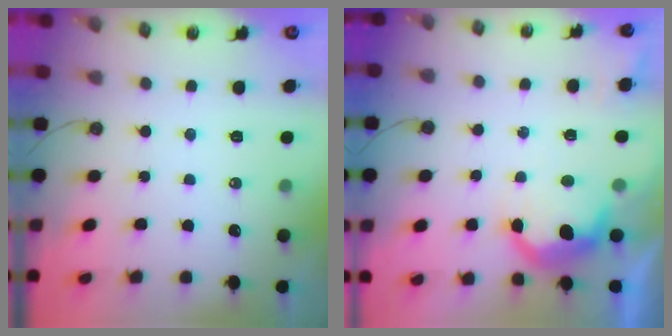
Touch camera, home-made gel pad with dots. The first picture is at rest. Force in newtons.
{"total": 10.7, "press": 10.7, "slide": 0.7}